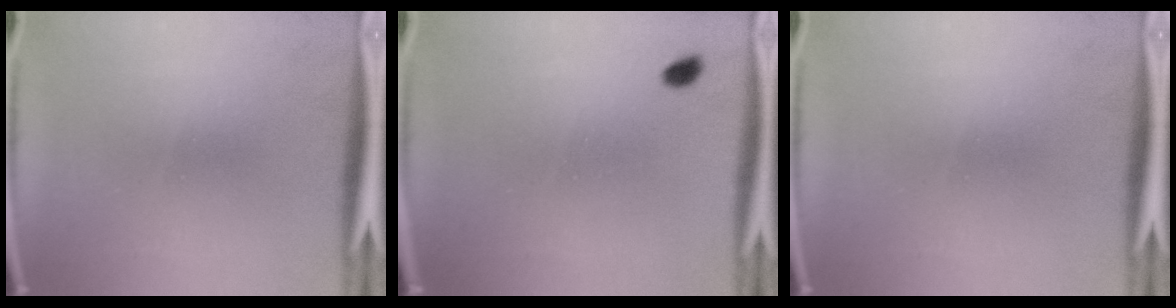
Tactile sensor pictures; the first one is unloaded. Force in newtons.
{"total": 1.3}
{"total": 0.0}